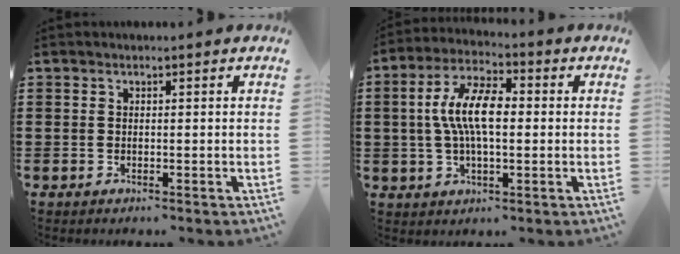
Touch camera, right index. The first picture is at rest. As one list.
[{"total": 9.1, "force": [0.3, 3.8, 8.2], "torque": [-0.179, 0.005, -0.003]}]